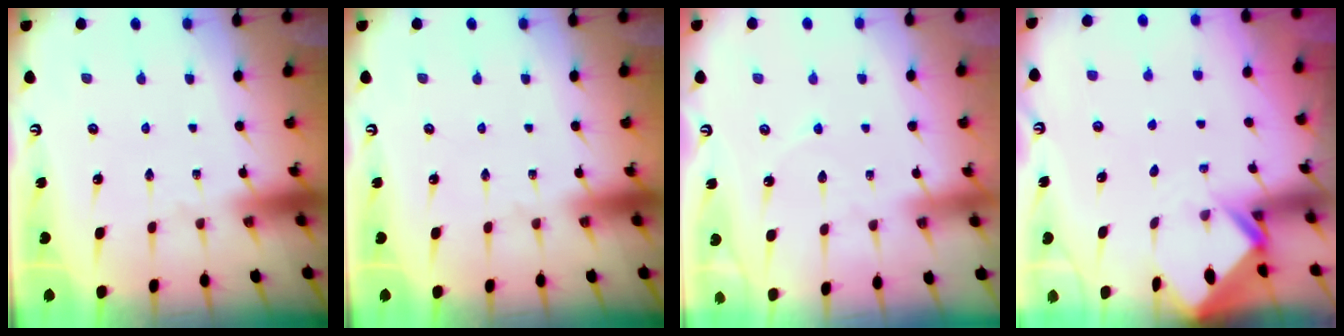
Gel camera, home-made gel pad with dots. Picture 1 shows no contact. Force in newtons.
{"total": 0.0}
{"total": 2.9, "press": 2.9, "slide": 0.4}
{"total": 2.5, "press": 2.5, "slide": 0.2}